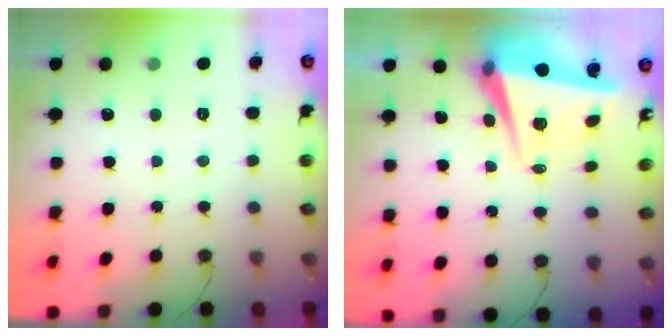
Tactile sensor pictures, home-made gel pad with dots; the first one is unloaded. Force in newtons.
{"total": 7.6, "press": 7.5, "slide": 1.2}